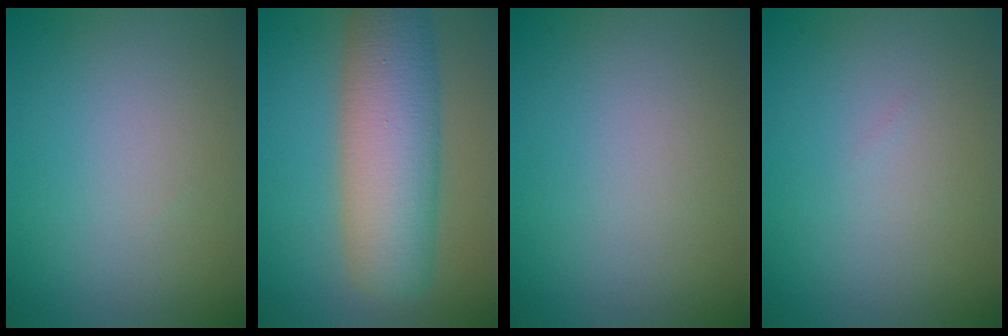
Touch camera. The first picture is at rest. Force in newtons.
{"total": 8.9, "press": 8.9, "slide": 0.2}
{"total": 0.0}
{"total": 0.0}